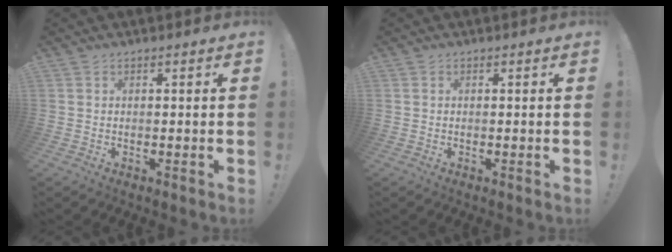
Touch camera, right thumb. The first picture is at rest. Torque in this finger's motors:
{"motor_torque": [-0.08, 0.13, 0.14, -0.05, 0.02]}